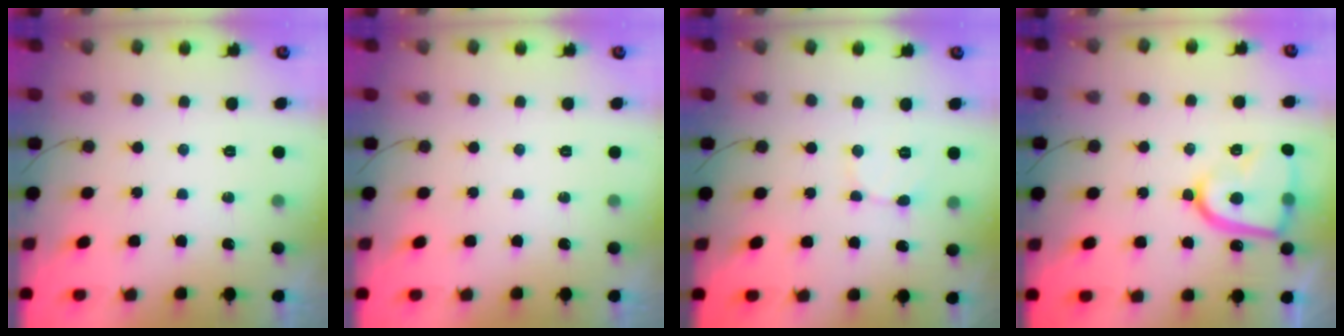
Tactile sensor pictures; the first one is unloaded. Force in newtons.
{"total": 0.0}
{"total": 3.7, "press": 3.7, "slide": 0.3}
{"total": 16.0, "press": 16.0, "slide": 1.1}